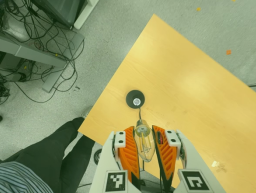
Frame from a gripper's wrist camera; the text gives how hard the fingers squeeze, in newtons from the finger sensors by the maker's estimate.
{"total": 22.7, "left": 24.3, "right": 21.1}